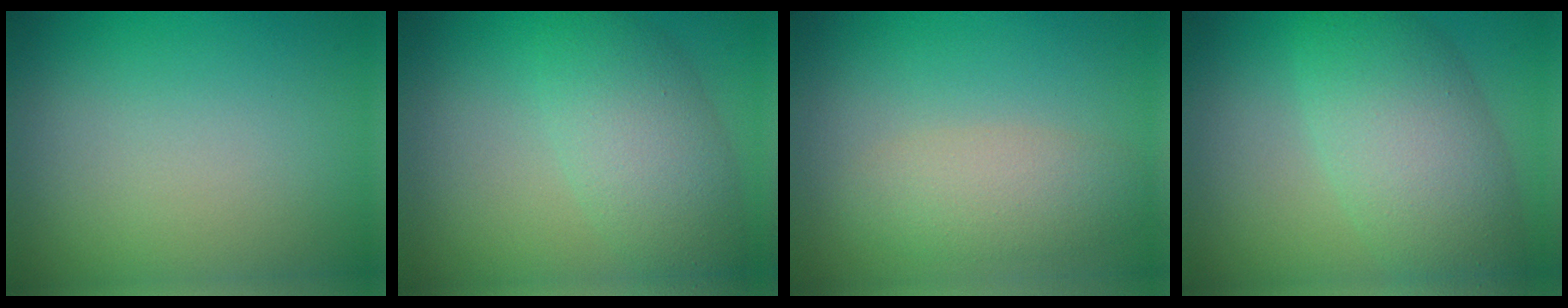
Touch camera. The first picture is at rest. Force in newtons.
{"total": 5.2, "press": 5.2, "slide": 0.2}
{"total": 3.2, "press": 3.2, "slide": 0.2}
{"total": 7.0, "press": 7.0, "slide": 0.3}